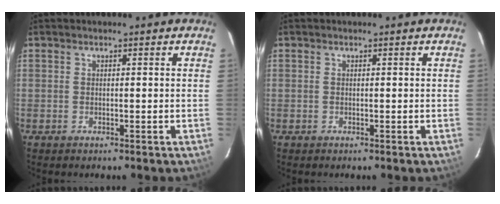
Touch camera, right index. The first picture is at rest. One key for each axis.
{"total": 0.0}